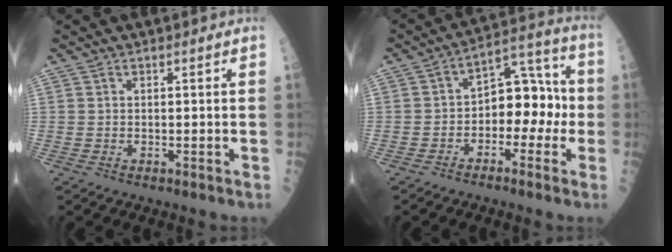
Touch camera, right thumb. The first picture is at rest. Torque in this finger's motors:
{"motor_torque": [-0.37, -0.01, -0.16, -0.28, 0.00]}